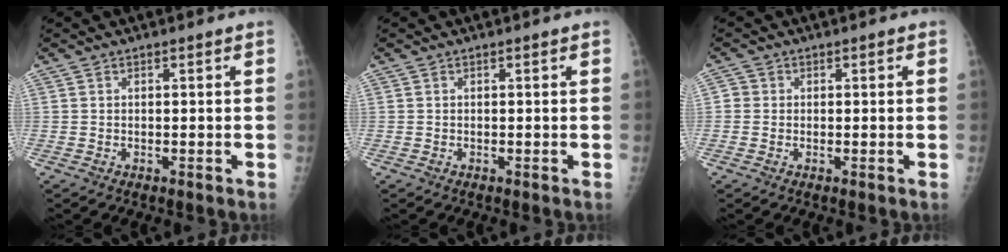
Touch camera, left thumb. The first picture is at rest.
{"total": 0.0}
{"total": 1.8, "force": [-0.1, 1.7, 0.6], "torque": [0.004, 0.004, -0.007]}